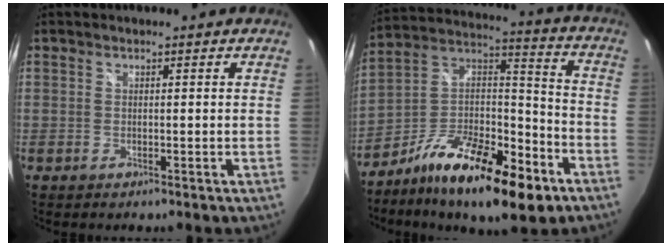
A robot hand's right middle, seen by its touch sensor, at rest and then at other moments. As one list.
[{"total": 22.6, "force": [-13.0, 7.9, 16.7], "torque": [-0.285, -0.003, -0.218]}]